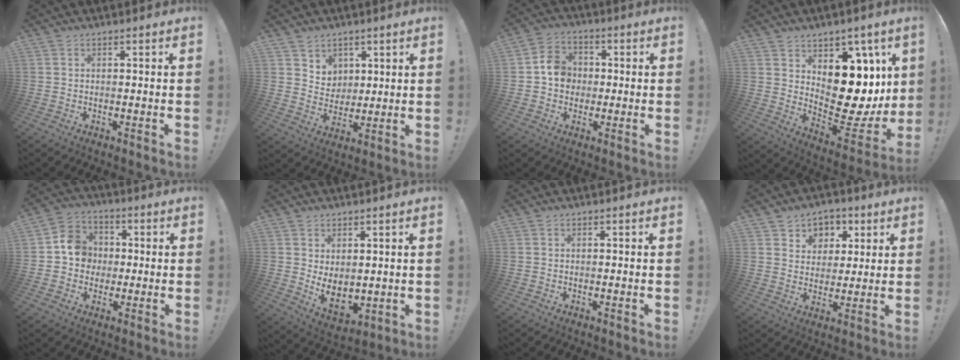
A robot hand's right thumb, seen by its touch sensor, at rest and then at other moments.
{"total": 6.4, "force": [4.2, 4.8, 0.6], "torque": [-0.014, -0.037, 0.084]}
{"total": 8.9, "force": [0.1, 7.9, 4.0], "torque": [-0.044, 0.015, 0.006]}
{"total": 14.5, "force": [3.9, 10.5, 9.2], "torque": [-0.093, -0.047, 0.087]}
{"total": 9.8, "force": [0.0, 9.2, 3.4], "torque": [-0.036, 0.018, 0.006]}
{"total": 6.3, "force": [1.5, 4.2, 4.4], "torque": [-0.064, -0.024, 0.037]}
{"total": 0.0}
{"total": 6.5, "force": [2.6, 5.9, 0.9], "torque": [-0.003, -0.026, 0.051]}